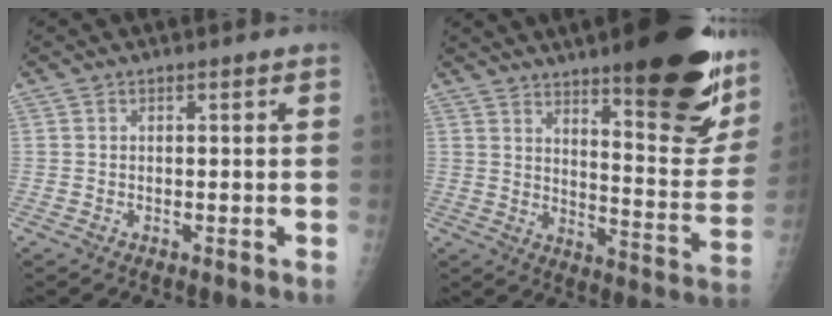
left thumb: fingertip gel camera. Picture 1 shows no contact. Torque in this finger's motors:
{"motor_torque": [4.12, 0.88, 1.72, -1.06, 0.39]}